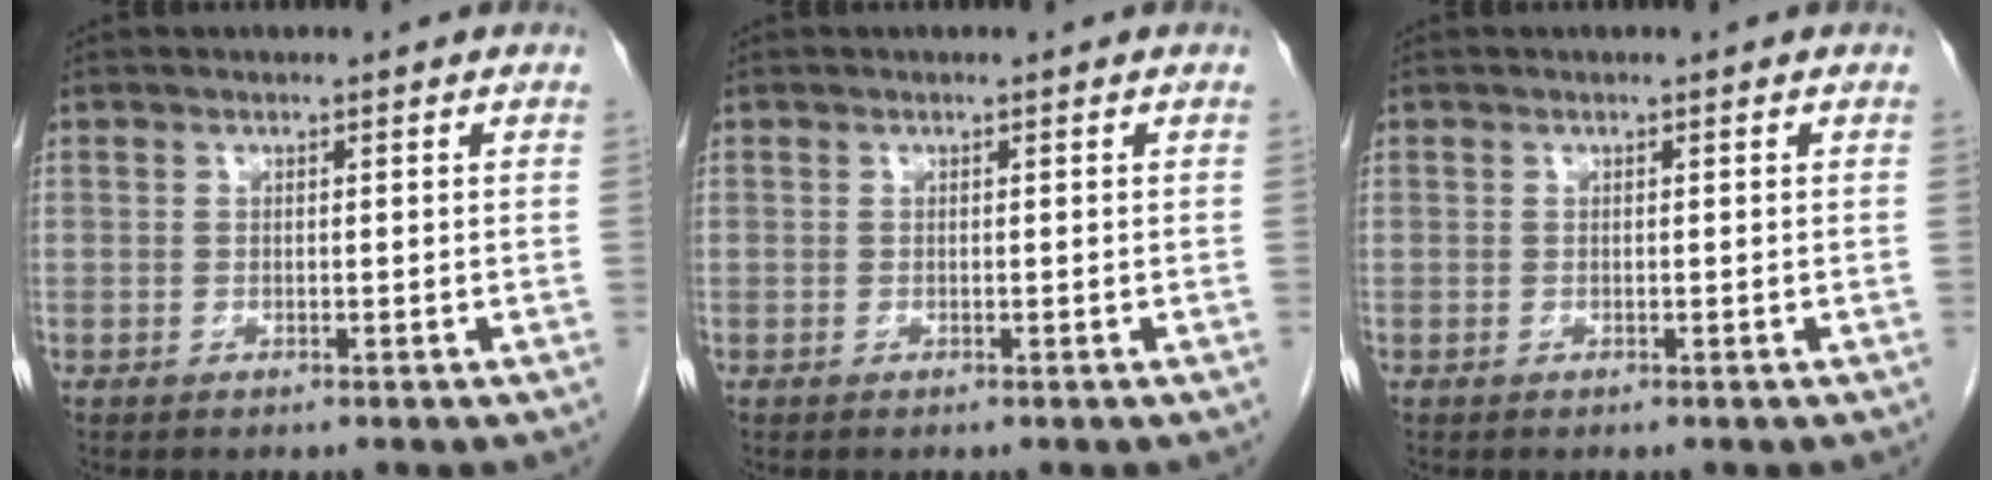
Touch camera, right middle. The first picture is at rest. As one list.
[{"total": 0.0}, {"total": 0.0}]